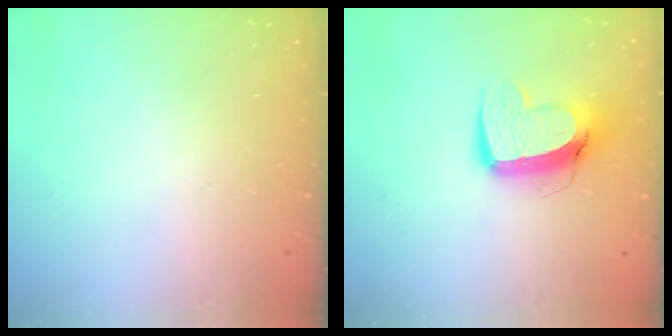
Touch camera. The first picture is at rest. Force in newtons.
{"total": 11.6, "press": 11.5, "slide": 1.3}